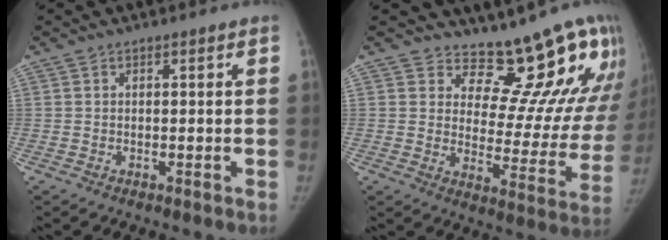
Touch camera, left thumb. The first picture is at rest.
{"total": 17.0, "force": [14.8, 5.3, 6.3], "torque": [-0.023, -0.143, 0.184]}